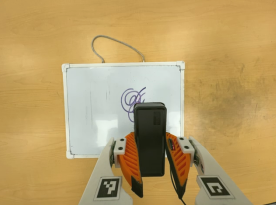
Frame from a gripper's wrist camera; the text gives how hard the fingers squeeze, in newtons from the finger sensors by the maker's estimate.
{"total": 7.4, "left": 6.0, "right": 8.7}